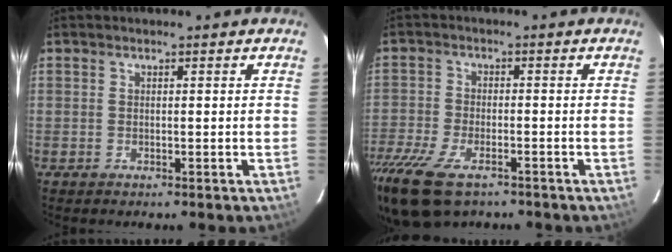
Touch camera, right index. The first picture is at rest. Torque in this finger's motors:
{"motor_torque": [1.51, -0.63, 0.72, 0.19]}